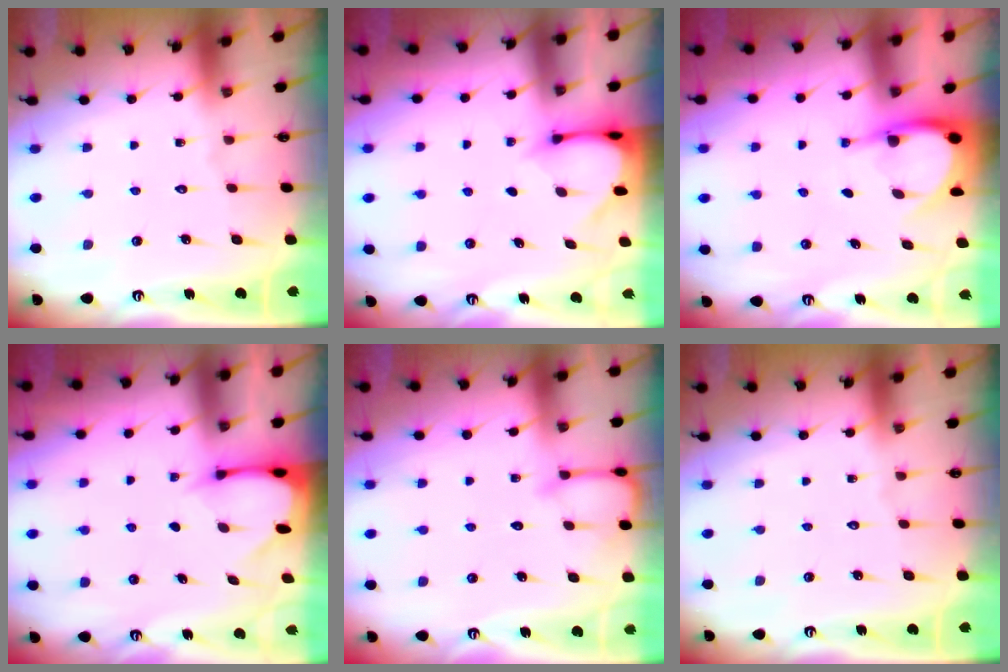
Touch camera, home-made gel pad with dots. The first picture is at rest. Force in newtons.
{"total": 3.3, "press": 3.3, "slide": 0.3}
{"total": 4.9, "press": 4.9, "slide": 0.5}
{"total": 2.6, "press": 2.5, "slide": 0.3}
{"total": 6.7, "press": 6.6, "slide": 0.6}
{"total": 0.0}